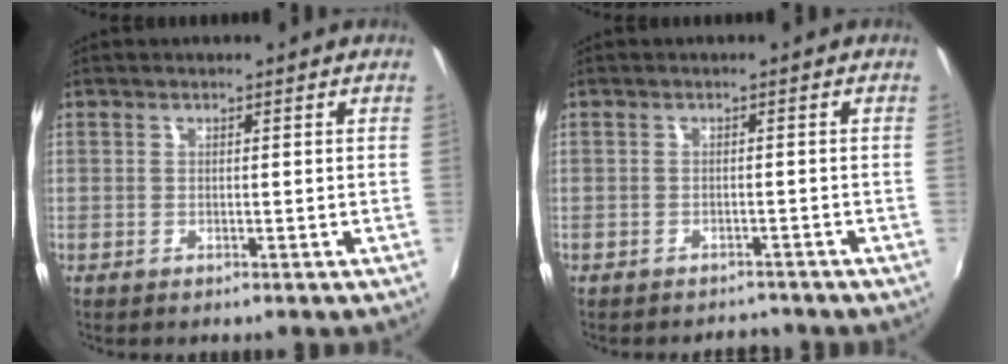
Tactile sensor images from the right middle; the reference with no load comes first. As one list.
[{"total": 3.1, "force": [-2.9, 1.2, 0.2], "torque": [-0.010, 0.001, -0.042]}]